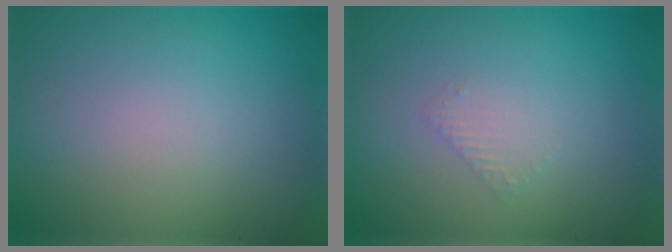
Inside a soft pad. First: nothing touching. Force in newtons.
{"total": 0.9, "press": 0.9, "slide": 0.2}